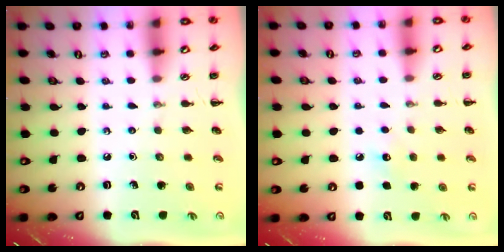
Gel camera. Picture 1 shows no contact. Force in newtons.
{"total": 6.0, "press": 5.8, "slide": 1.5}